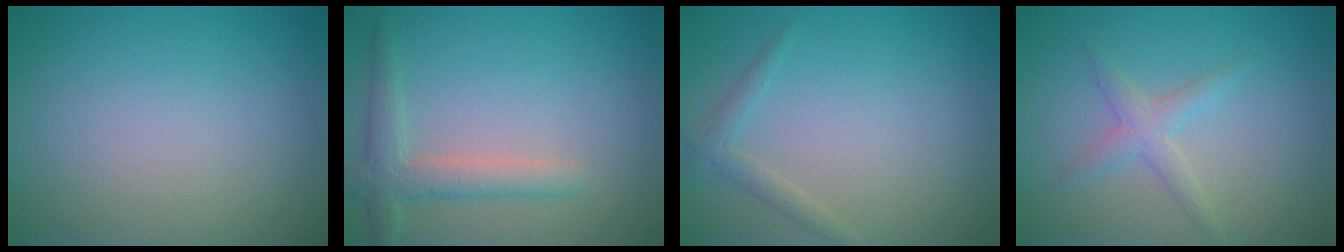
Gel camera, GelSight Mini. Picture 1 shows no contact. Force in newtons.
{"total": 3.0, "press": 3.0, "slide": 0.2}
{"total": 1.4, "press": 1.4, "slide": 0.1}
{"total": 2.0, "press": 2.0, "slide": 0.1}